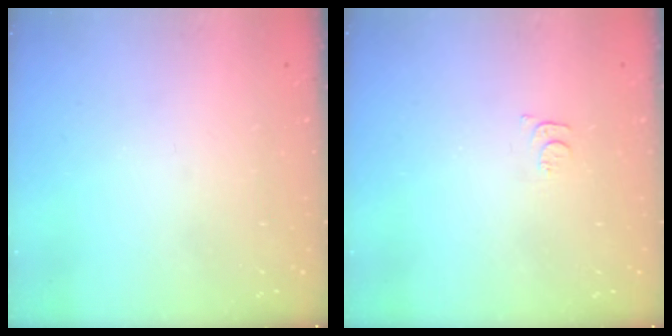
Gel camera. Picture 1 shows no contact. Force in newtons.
{"total": 4.1, "press": 4.1, "slide": 0.6}